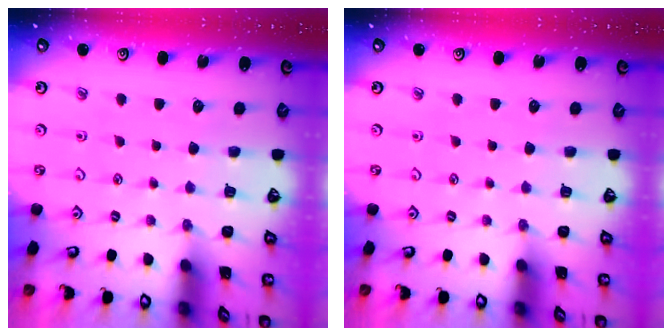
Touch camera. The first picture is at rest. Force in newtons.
{"total": 0.0}